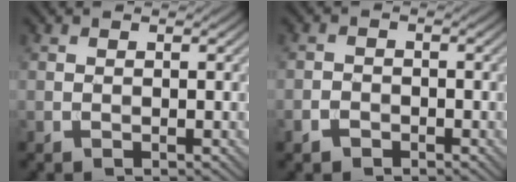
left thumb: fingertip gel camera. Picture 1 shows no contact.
{"total": 1.8, "force": [-1.2, 1.2, 0.5], "torque": [-0.007, 0.000, -0.028]}